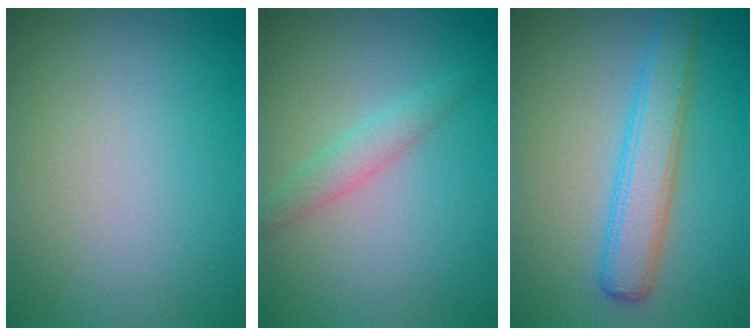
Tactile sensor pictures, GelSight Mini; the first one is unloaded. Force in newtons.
{"total": 1.9, "press": 1.9, "slide": 0.1}
{"total": 4.2, "press": 4.2, "slide": 0.0}